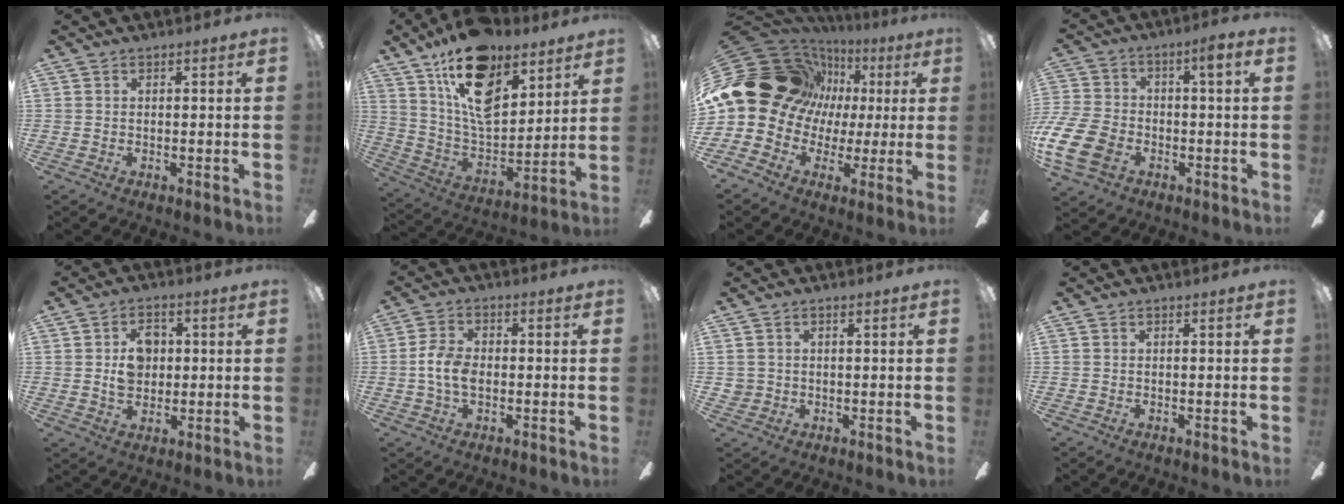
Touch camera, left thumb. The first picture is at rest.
{"total": 19.4, "force": [12.3, 10.1, 11.2], "torque": [-0.214, -0.071, 0.218]}
{"total": 21.9, "force": [4.8, 18.9, 10.0], "torque": [-0.199, -0.030, 0.110]}
{"total": 14.0, "force": [-4.3, 9.1, 9.7], "torque": [-0.187, 0.032, -0.078]}
{"total": 7.6, "force": [0.9, 5.6, 5.1], "torque": [-0.085, 0.006, 0.011]}
{"total": 6.0, "force": [-0.8, 3.7, 4.7], "torque": [-0.106, 0.004, -0.020]}
{"total": 2.0, "force": [0.0, 2.0, 0.0], "torque": [-0.003, 0.004, -0.001]}
{"total": 0.0}